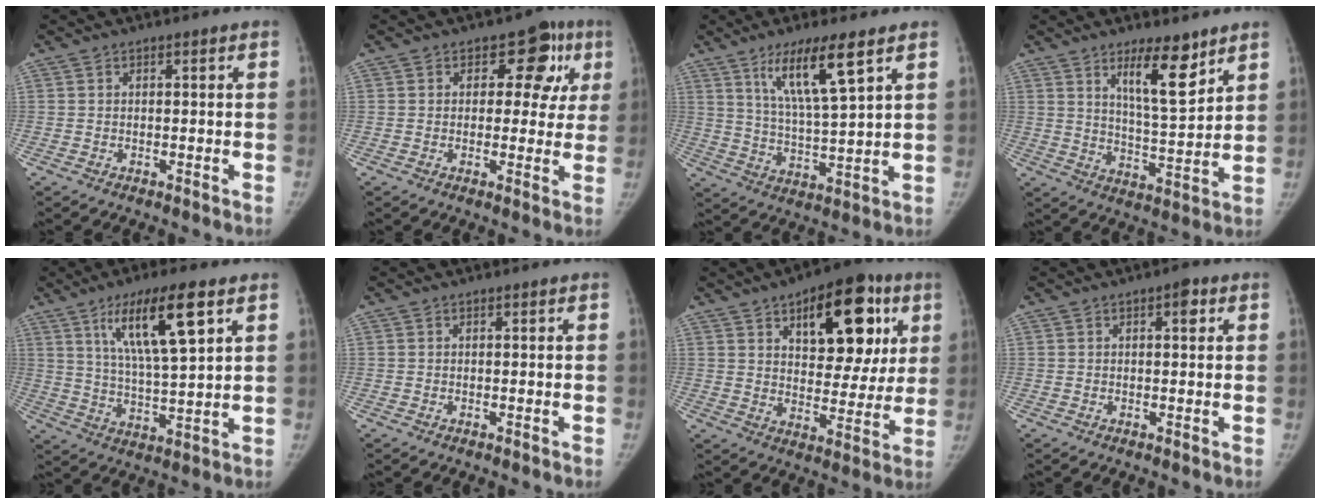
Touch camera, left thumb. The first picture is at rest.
{"total": 8.8, "force": [2.9, 6.2, 5.6], "torque": [-0.004, 0.001, 0.025]}
{"total": 11.6, "force": [6.5, 1.5, 9.5], "torque": [-0.174, -0.035, 0.124]}
{"total": 10.4, "force": [6.6, 2.7, 7.5], "torque": [-0.104, -0.054, 0.112]}
{"total": 15.4, "force": [6.9, 3.3, 13.3], "torque": [-0.231, -0.021, 0.124]}
{"total": 0.0}
{"total": 20.2, "force": [8.4, 10.5, 15.1], "torque": [-0.147, -0.018, 0.116]}
{"total": 2.2, "force": [0.9, 0.9, 1.7], "torque": [-0.018, 0.001, 0.009]}